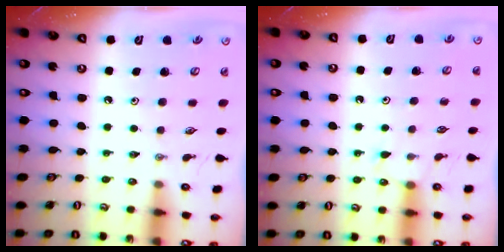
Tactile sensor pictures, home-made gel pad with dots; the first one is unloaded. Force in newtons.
{"total": 4.9, "press": 4.9, "slide": 0.6}